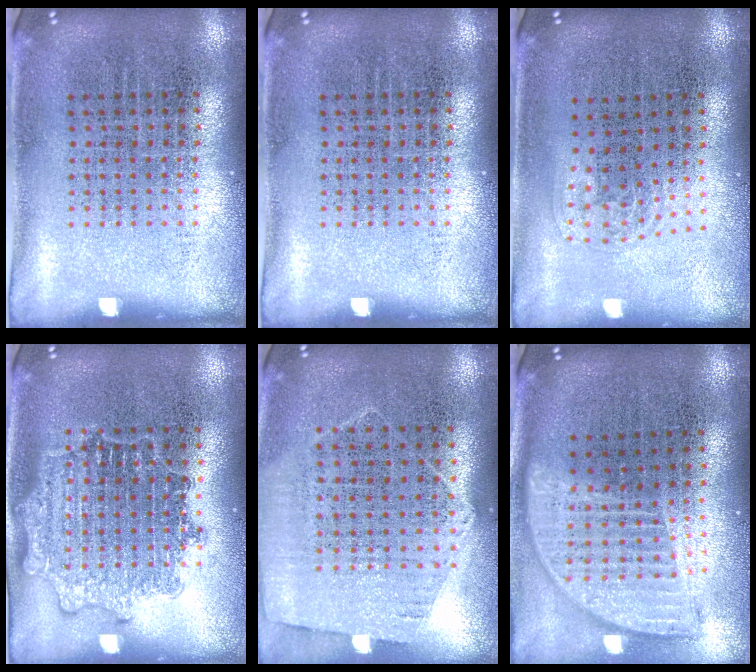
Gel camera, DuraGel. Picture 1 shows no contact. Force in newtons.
{"total": 0.0}
{"total": 0.9, "press": 0.6, "slide": 0.7}
{"total": 1.5, "press": 1.5, "slide": 0.2}
{"total": 1.3, "press": 1.1, "slide": 0.6}
{"total": 1.9, "press": 1.5, "slide": 1.1}